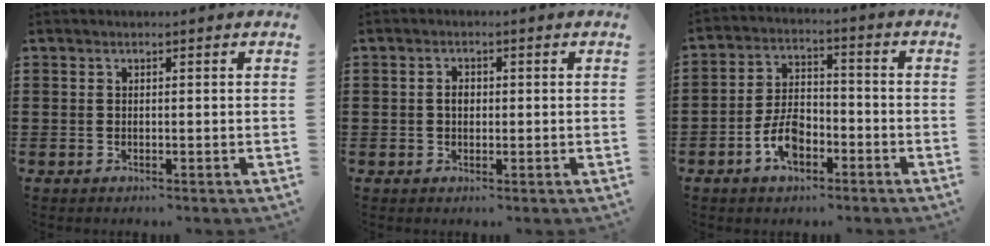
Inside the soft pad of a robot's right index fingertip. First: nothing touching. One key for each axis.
{"total": 2.0, "fx": 0.0, "fy": 1.3, "fz": 1.5, "tx": -0.029, "ty": 0.007, "tz": -0.001}
{"total": 6.9, "fx": -3.1, "fy": 3.8, "fz": 4.8, "tx": -0.107, "ty": 0.006, "tz": -0.062}